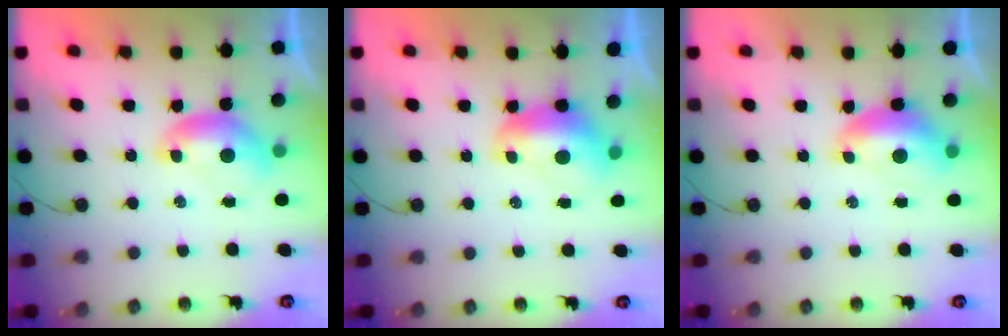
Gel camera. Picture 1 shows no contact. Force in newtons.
{"total": 1.7, "press": 1.5, "slide": 0.8}
{"total": 1.8, "press": 1.7, "slide": 0.6}